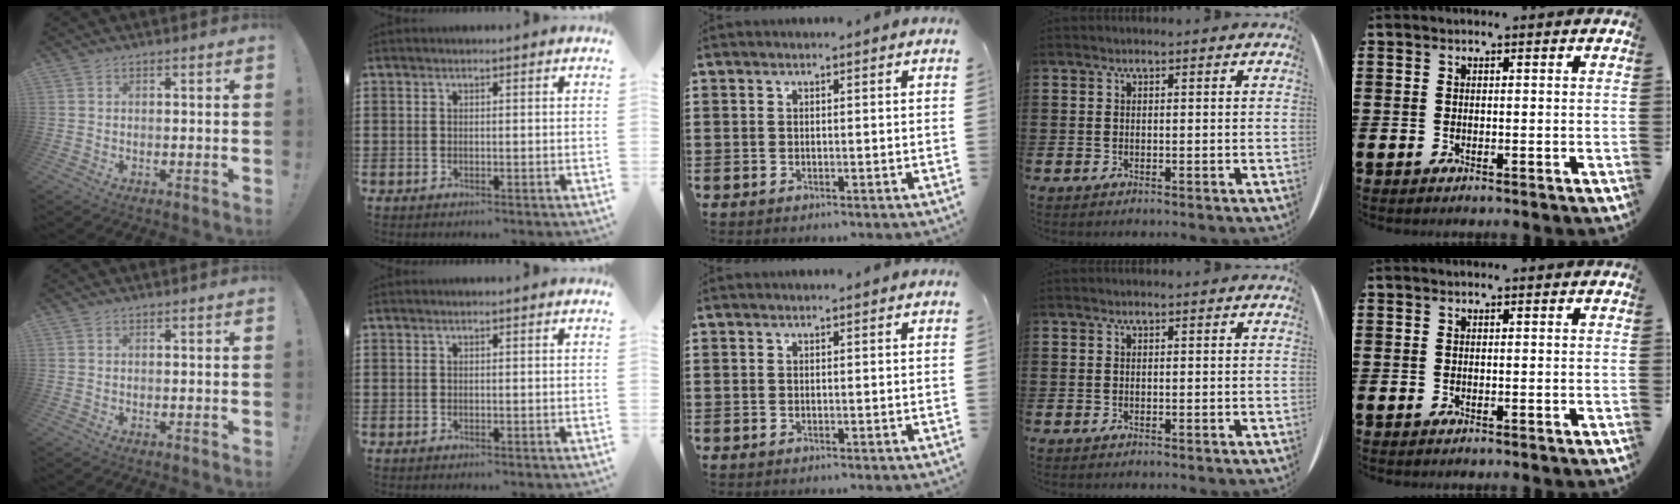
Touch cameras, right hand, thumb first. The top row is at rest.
{}